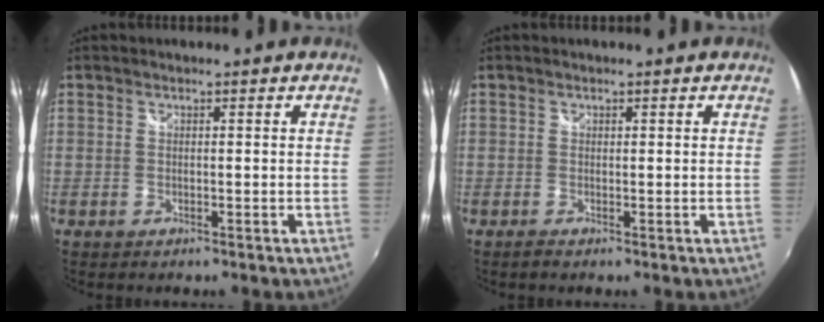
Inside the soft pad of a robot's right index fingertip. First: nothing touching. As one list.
[{"total": 0.6, "force": [-0.2, 0.6, 0.1], "torque": [-0.005, -0.001, -0.005]}]